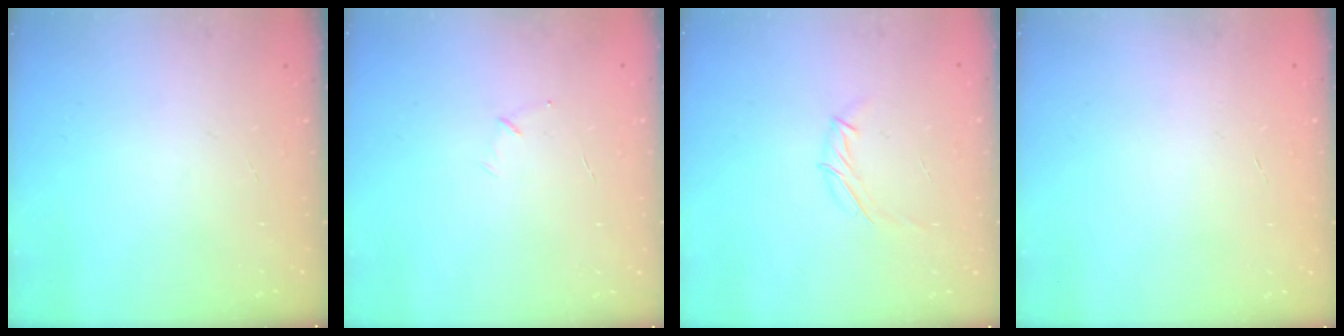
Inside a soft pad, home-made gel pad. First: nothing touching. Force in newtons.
{"total": 3.4, "press": 3.3, "slide": 0.9}
{"total": 5.7, "press": 5.7, "slide": 0.6}
{"total": 0.0}